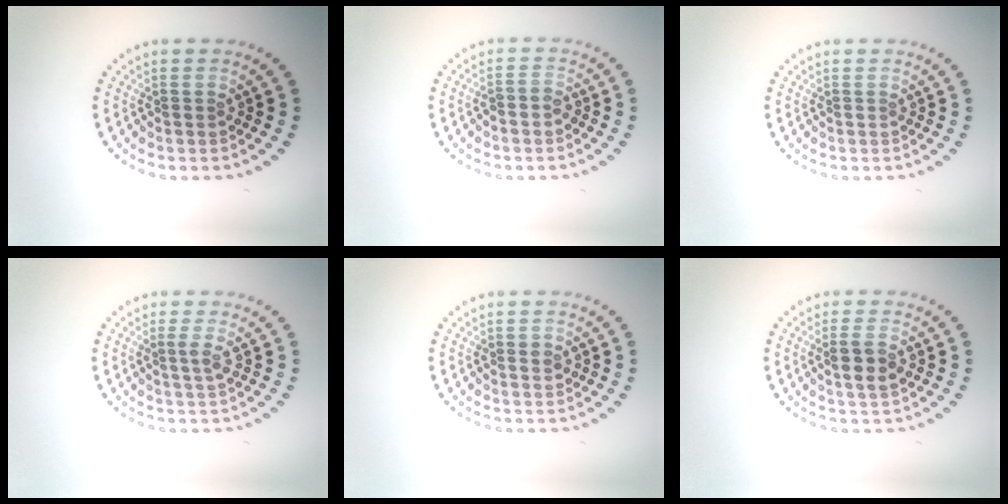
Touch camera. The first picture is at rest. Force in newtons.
{"total": 1.5, "press": 1.3, "slide": 0.8}
{"total": 0.0}
{"total": 1.2, "press": 1.0, "slide": 0.7}
{"total": 1.0, "press": 0.9, "slide": 0.3}
{"total": 2.4, "press": 2.2, "slide": 0.8}